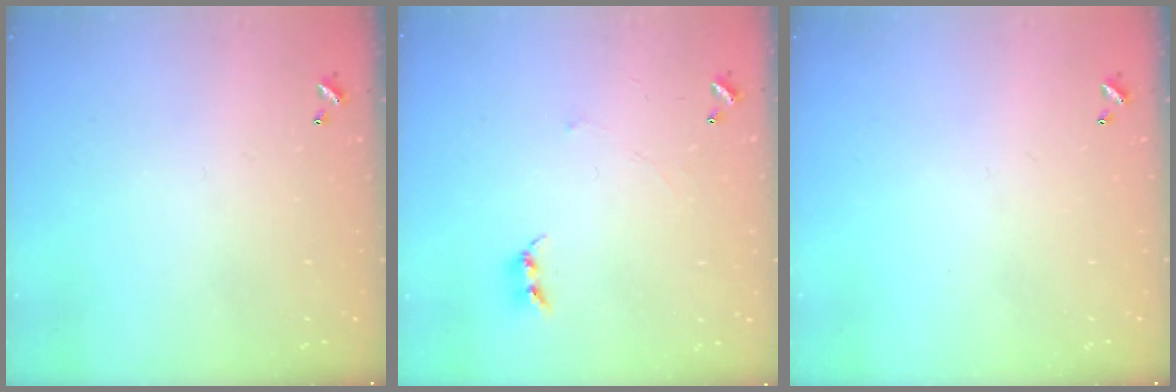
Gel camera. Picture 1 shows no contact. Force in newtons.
{"total": 2.4, "press": 2.4, "slide": 0.4}
{"total": 0.0}